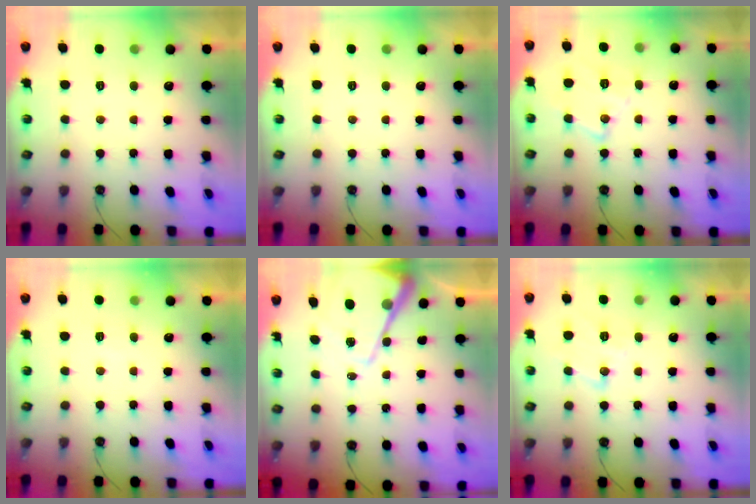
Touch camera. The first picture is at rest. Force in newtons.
{"total": 0.0}
{"total": 13.0, "press": 13.0, "slide": 0.8}
{"total": 3.9, "press": 3.8, "slide": 0.6}
{"total": 16.0, "press": 15.9, "slide": 1.7}
{"total": 12.6, "press": 12.6, "slide": 0.7}